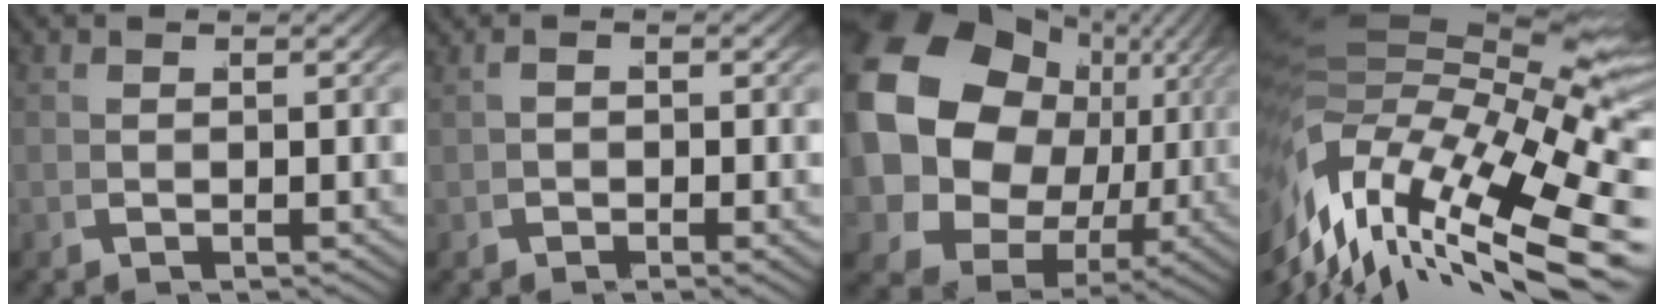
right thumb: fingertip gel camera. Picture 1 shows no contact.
{"total": 0.8, "force": [-0.1, -0.6, 0.6], "torque": [-0.007, -0.002, 0.005]}
{"total": 20.8, "force": [1.3, 16.2, 13.0], "torque": [-0.302, -0.063, 0.051]}
{"total": 17.1, "force": [1.2, 9.5, 14.2], "torque": [-0.265, -0.015, 0.044]}